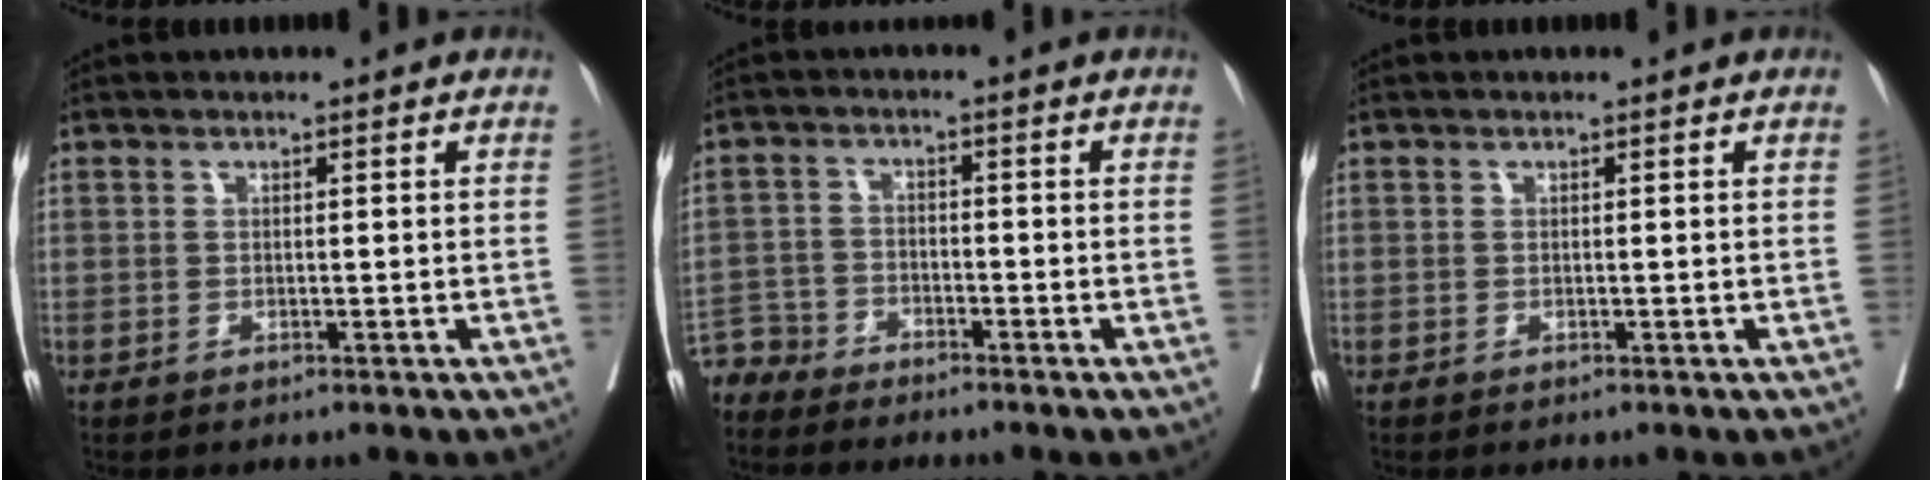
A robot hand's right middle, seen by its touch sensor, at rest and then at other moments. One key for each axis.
{"total": 4.9, "fx": -4.7, "fy": 1.0, "fz": -0.9, "tx": 0.021, "ty": -0.004, "tz": -0.094}
{"total": 0.0}